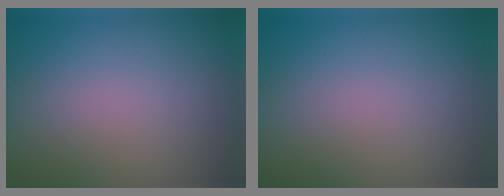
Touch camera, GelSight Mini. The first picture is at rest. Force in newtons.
{"total": 0.0}